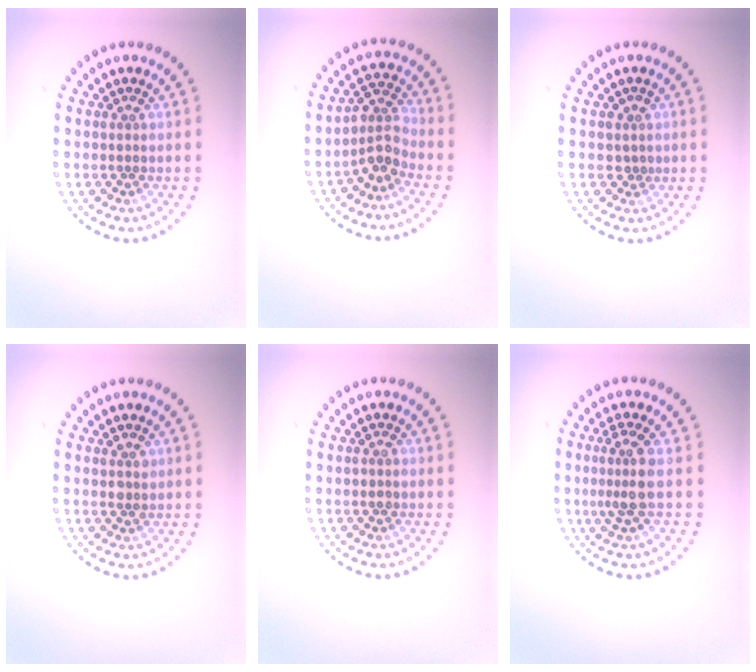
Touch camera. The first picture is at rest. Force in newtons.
{"total": 2.8, "press": 2.1, "slide": 1.8}
{"total": 1.2, "press": 1.1, "slide": 0.6}
{"total": 1.3, "press": 1.2, "slide": 0.5}
{"total": 0.8, "press": 0.7, "slide": 0.3}
{"total": 2.5, "press": 1.9, "slide": 1.7}